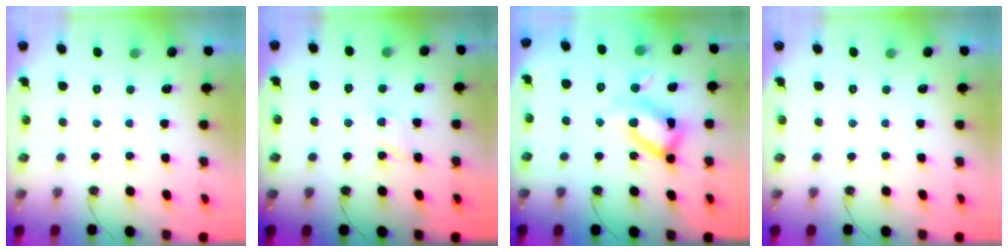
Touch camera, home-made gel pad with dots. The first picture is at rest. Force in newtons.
{"total": 5.6, "press": 5.6, "slide": 0.8}
{"total": 17.1, "press": 17.1, "slide": 1.7}
{"total": 0.0}